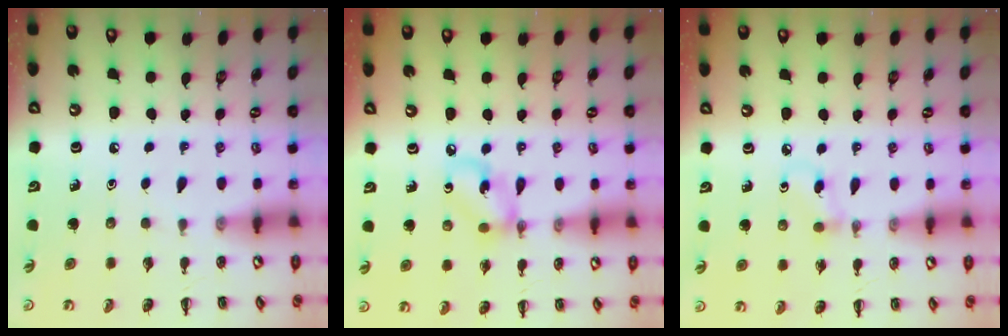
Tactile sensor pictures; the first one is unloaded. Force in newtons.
{"total": 6.5, "press": 6.3, "slide": 1.5}
{"total": 5.1, "press": 4.8, "slide": 1.8}